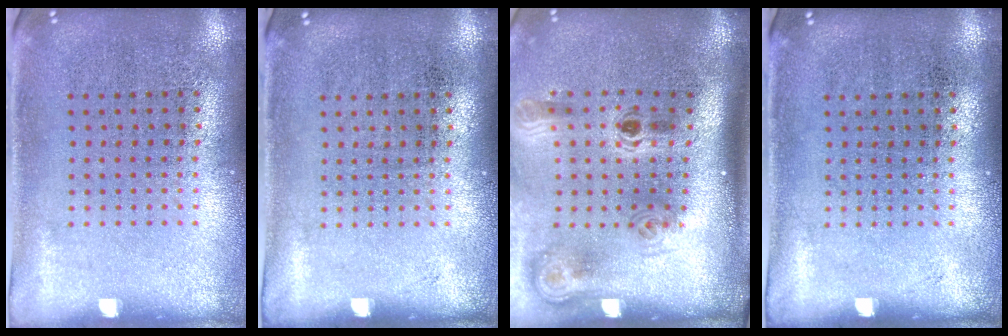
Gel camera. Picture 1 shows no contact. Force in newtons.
{"total": 0.0}
{"total": 2.2, "press": 1.4, "slide": 1.7}
{"total": 0.0}